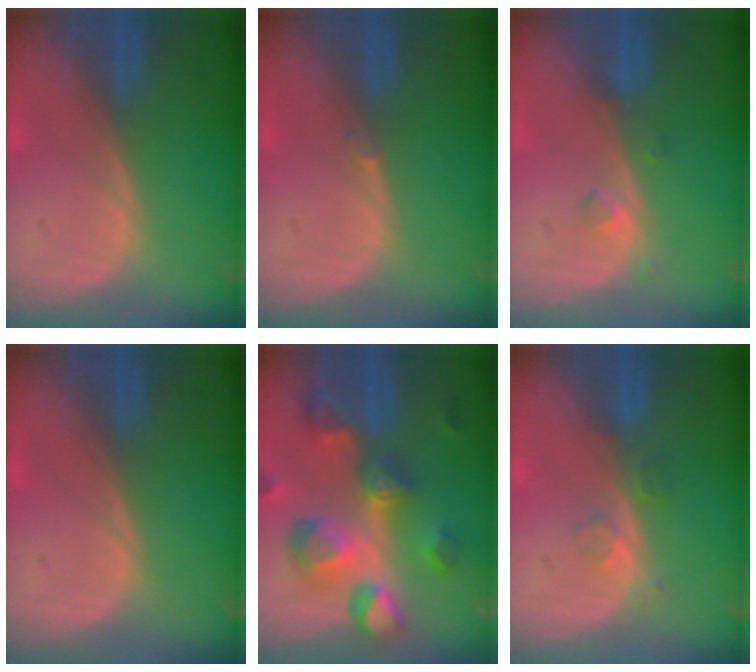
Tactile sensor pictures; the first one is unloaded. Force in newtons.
{"total": 0.6, "press": 0.5, "slide": 0.3}
{"total": 1.5, "press": 1.5, "slide": 0.1}
{"total": 0.0}
{"total": 11.2, "press": 10.1, "slide": 5.0}
{"total": 2.1, "press": 2.1, "slide": 0.2}